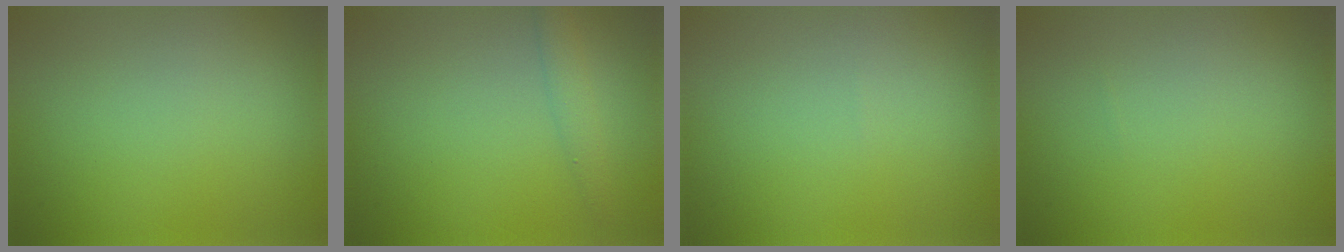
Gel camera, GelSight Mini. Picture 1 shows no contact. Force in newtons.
{"total": 1.7, "press": 1.7, "slide": 0.0}
{"total": 0.0}
{"total": 0.0}